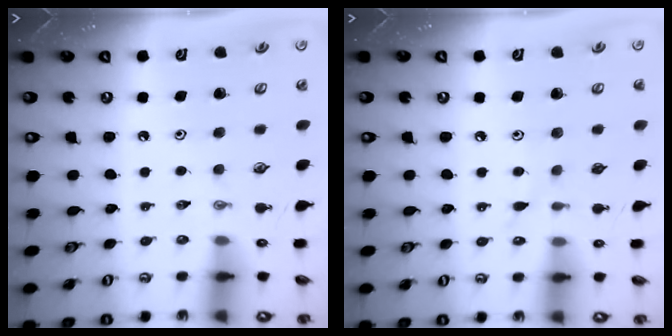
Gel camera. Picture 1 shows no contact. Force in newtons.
{"total": 5.6, "press": 5.6, "slide": 0.6}